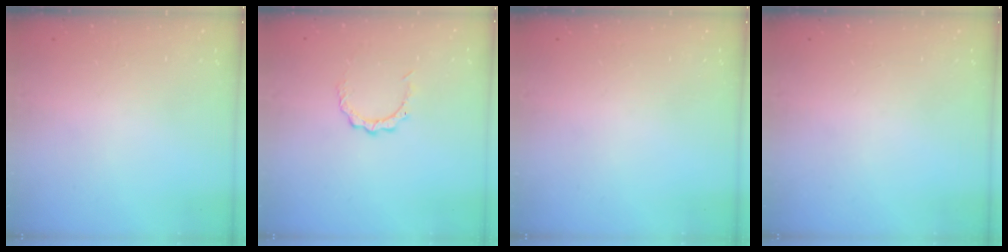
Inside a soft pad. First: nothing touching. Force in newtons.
{"total": 3.0, "press": 3.0, "slide": 0.2}
{"total": 0.0}
{"total": 0.0}